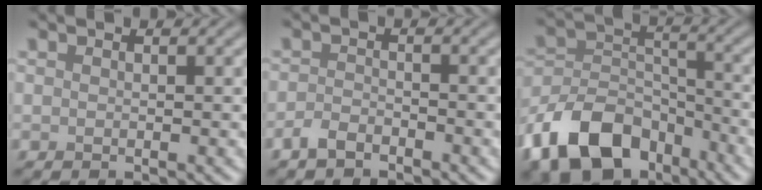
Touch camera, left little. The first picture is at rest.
{"total": 1.8, "force": [-1.5, 0.7, 0.8], "torque": [-0.016, 0.003, -0.033]}
{"total": 11.0, "force": [-6.9, 6.6, 5.5], "torque": [-0.102, -0.002, -0.139]}